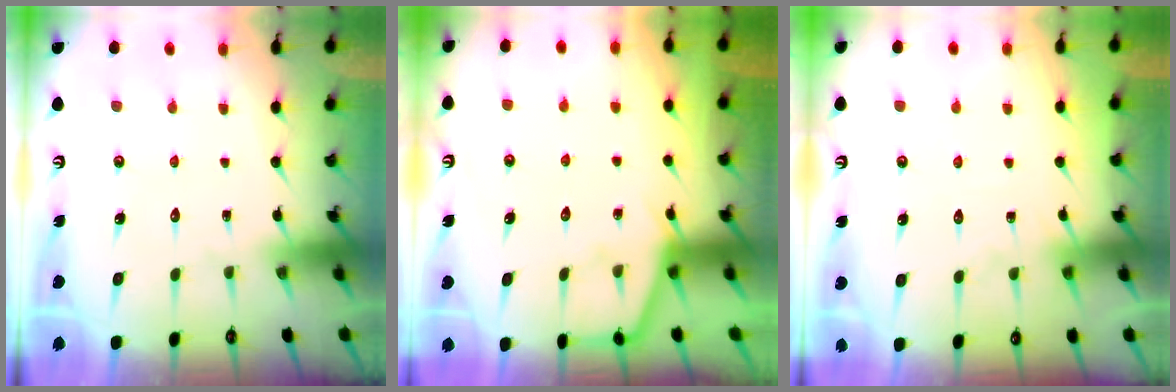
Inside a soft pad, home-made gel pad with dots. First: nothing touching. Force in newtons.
{"total": 4.9, "press": 4.8, "slide": 0.5}
{"total": 2.8, "press": 2.8, "slide": 0.4}